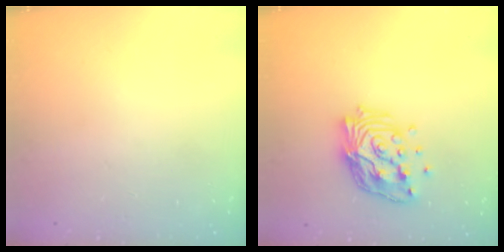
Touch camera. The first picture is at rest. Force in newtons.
{"total": 14.8, "press": 14.8, "slide": 1.2}